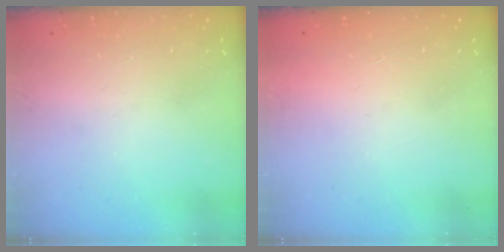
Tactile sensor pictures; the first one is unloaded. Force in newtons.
{"total": 1.5, "press": 1.5, "slide": 0.1}